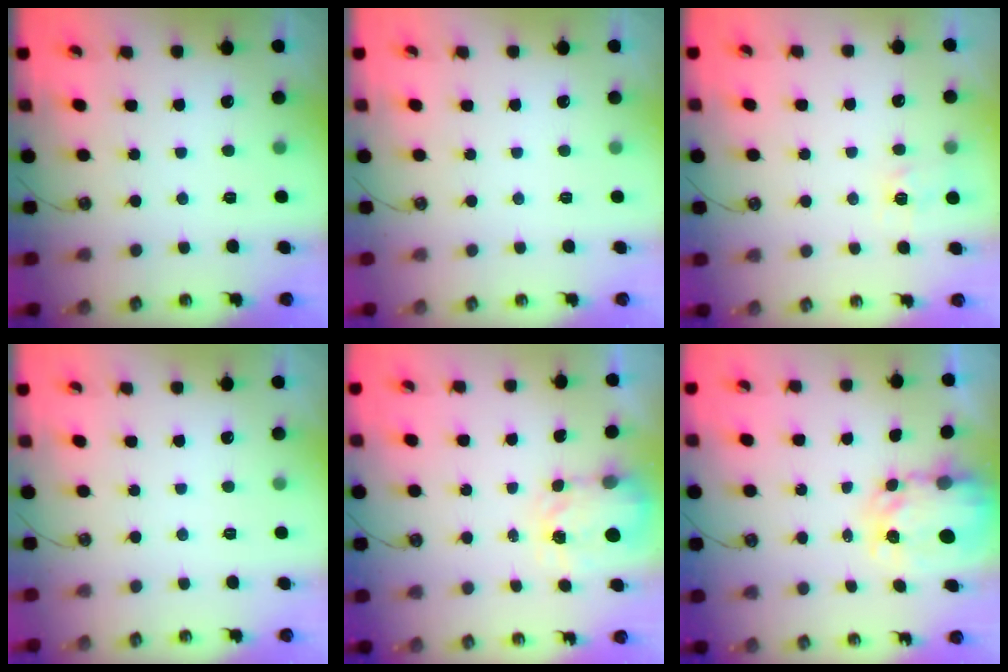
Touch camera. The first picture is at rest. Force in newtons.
{"total": 0.0}
{"total": 5.5, "press": 5.5, "slide": 0.8}
{"total": 0.0}
{"total": 4.0, "press": 3.9, "slide": 0.6}
{"total": 6.3, "press": 6.3, "slide": 0.6}